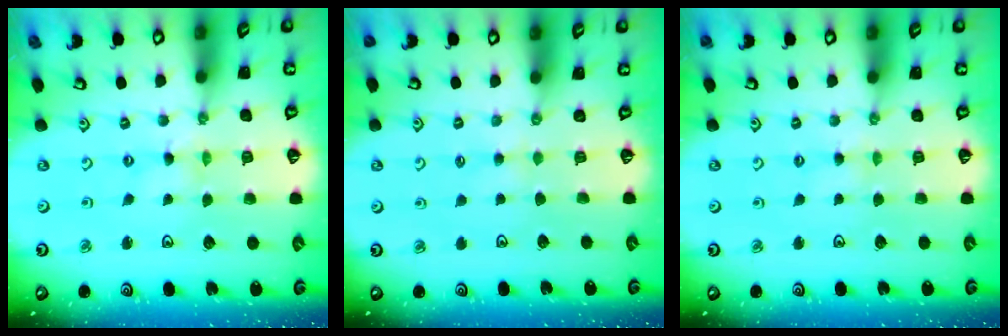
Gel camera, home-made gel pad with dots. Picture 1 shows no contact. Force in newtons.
{"total": 1.9, "press": 1.9, "slide": 0.3}
{"total": 1.8, "press": 1.7, "slide": 0.3}